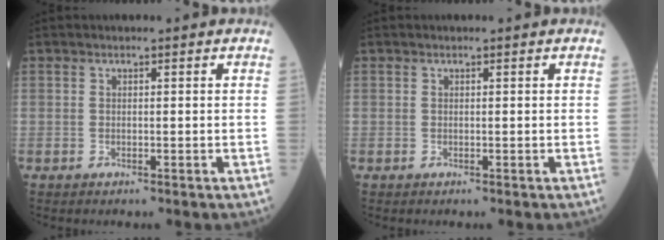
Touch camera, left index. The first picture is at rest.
{"total": 0.0}